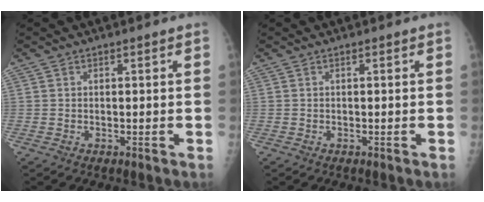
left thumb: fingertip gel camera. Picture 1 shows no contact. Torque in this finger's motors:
{"motor_torque": [0.08, 0.09, -0.01, 0.00, 0.00]}